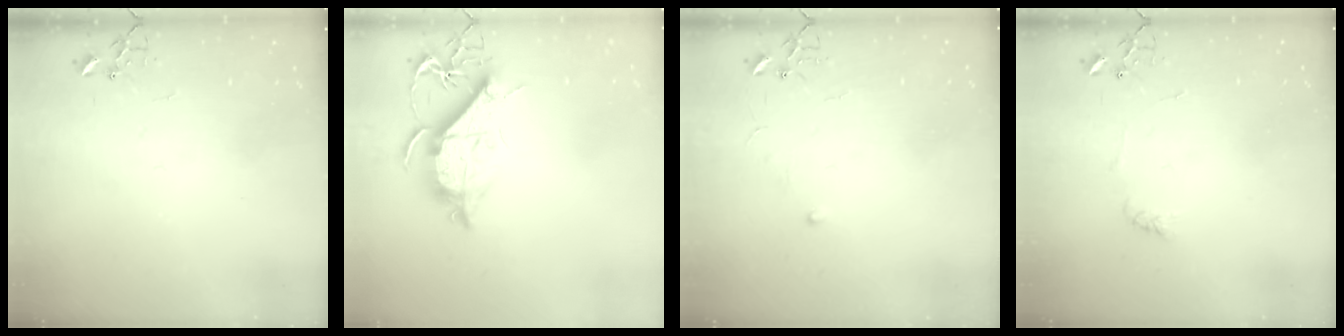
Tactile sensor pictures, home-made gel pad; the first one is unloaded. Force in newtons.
{"total": 10.9, "press": 10.9, "slide": 0.8}
{"total": 4.4, "press": 4.3, "slide": 0.4}
{"total": 4.8, "press": 4.8, "slide": 0.2}